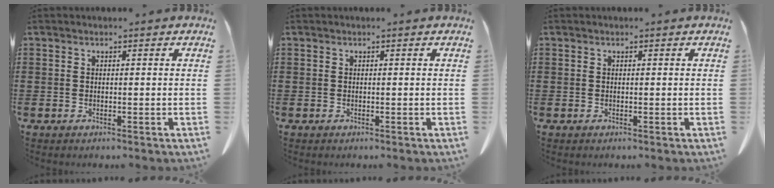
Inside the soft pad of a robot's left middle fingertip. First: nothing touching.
{"total": 0.0}
{"total": 0.0}